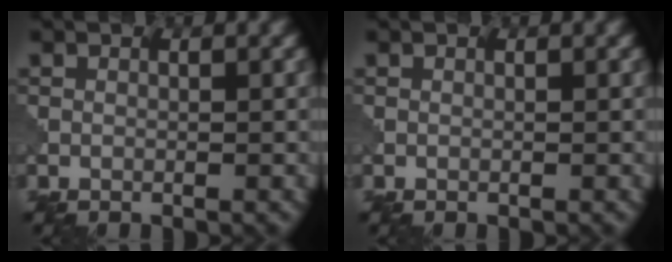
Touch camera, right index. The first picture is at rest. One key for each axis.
{"total": 0.0}